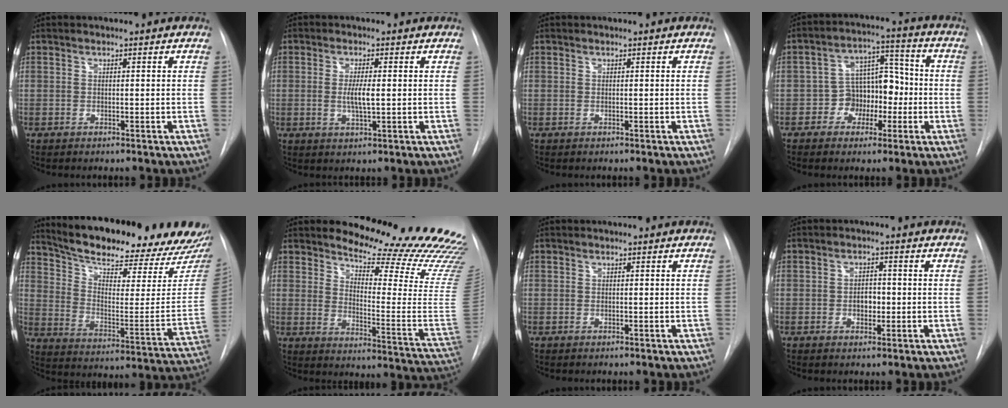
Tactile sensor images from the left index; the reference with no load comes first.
{"total": 3.4, "force": [0.0, 0.5, 3.3], "torque": [-0.064, -0.004, 0.000]}
{"total": 0.0}
{"total": 7.9, "force": [-2.3, 6.1, 4.5], "torque": [-0.067, 0.039, -0.036]}
{"total": 26.6, "force": [23.2, 5.8, 11.7], "torque": [-0.186, -0.060, 0.306]}
{"total": 24.3, "force": [21.9, 3.2, 9.9], "torque": [-0.136, -0.147, 0.254]}
{"total": 0.0}
{"total": 2.5, "force": [-0.5, 1.6, 1.8], "torque": [-0.023, 0.005, -0.006]}